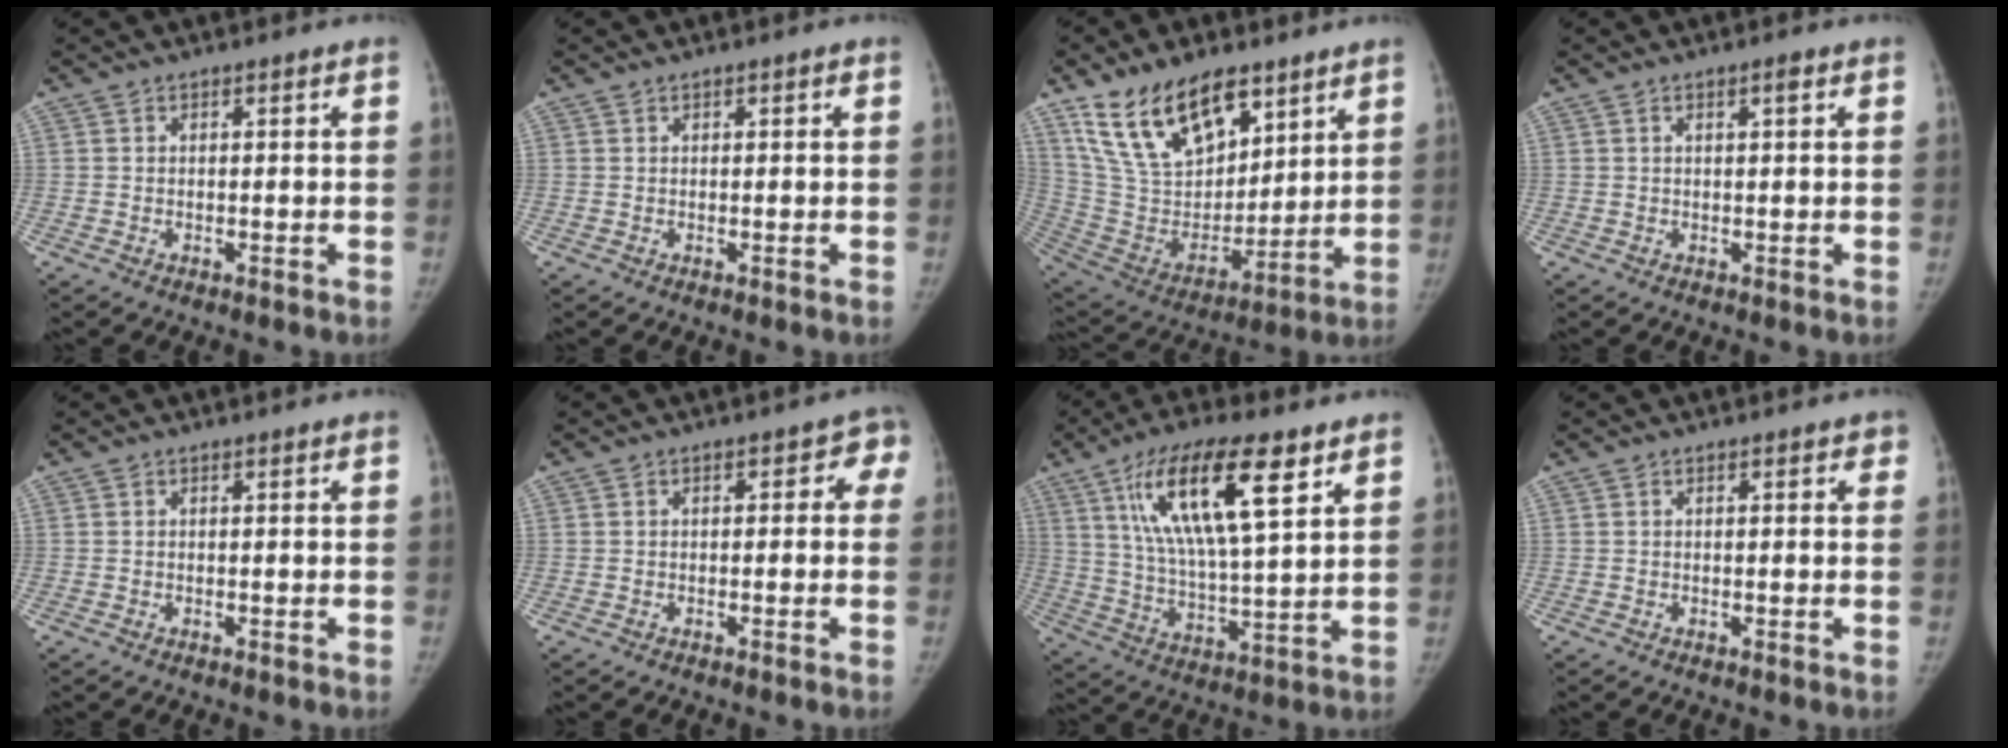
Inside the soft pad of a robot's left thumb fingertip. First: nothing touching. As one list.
[{"total": 0.6, "force": [0.3, 0.3, 0.3], "torque": [0.002, 0.000, 0.005]}, {"total": 21.4, "force": [13.5, 11.1, 12.3], "torque": [-0.178, -0.057, 0.261]}, {"total": 1.6, "force": [0.8, 0.5, 1.3], "torque": [-0.018, 0.000, 0.013]}, {"total": 0.0}, {"total": 3.3, "force": [0.1, 2.4, 2.2], "torque": [0.011, 0.010, -0.012]}, {"total": 19.4, "force": [9.1, 5.7, 16.2], "torque": [-0.278, -0.028, 0.160]}, {"total": 1.0, "force": [0.5, 0.6, 0.7], "torque": [0.005, 0.003, -0.001]}]